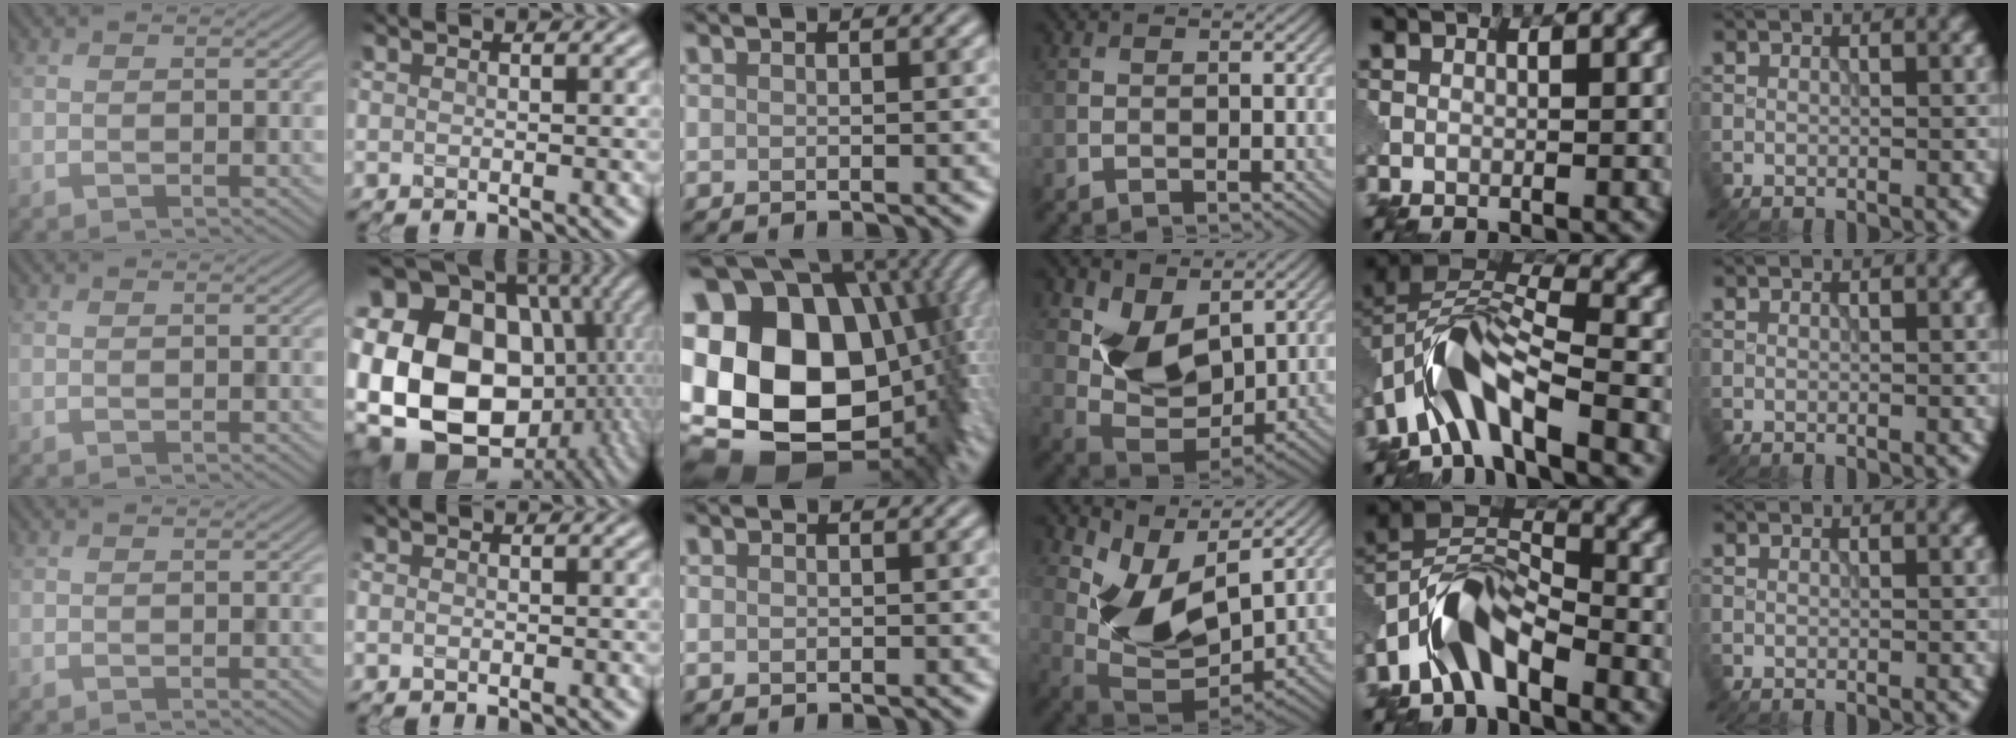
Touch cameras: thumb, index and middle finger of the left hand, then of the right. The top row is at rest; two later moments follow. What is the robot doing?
{"motion": "extract", "object": "pin"}